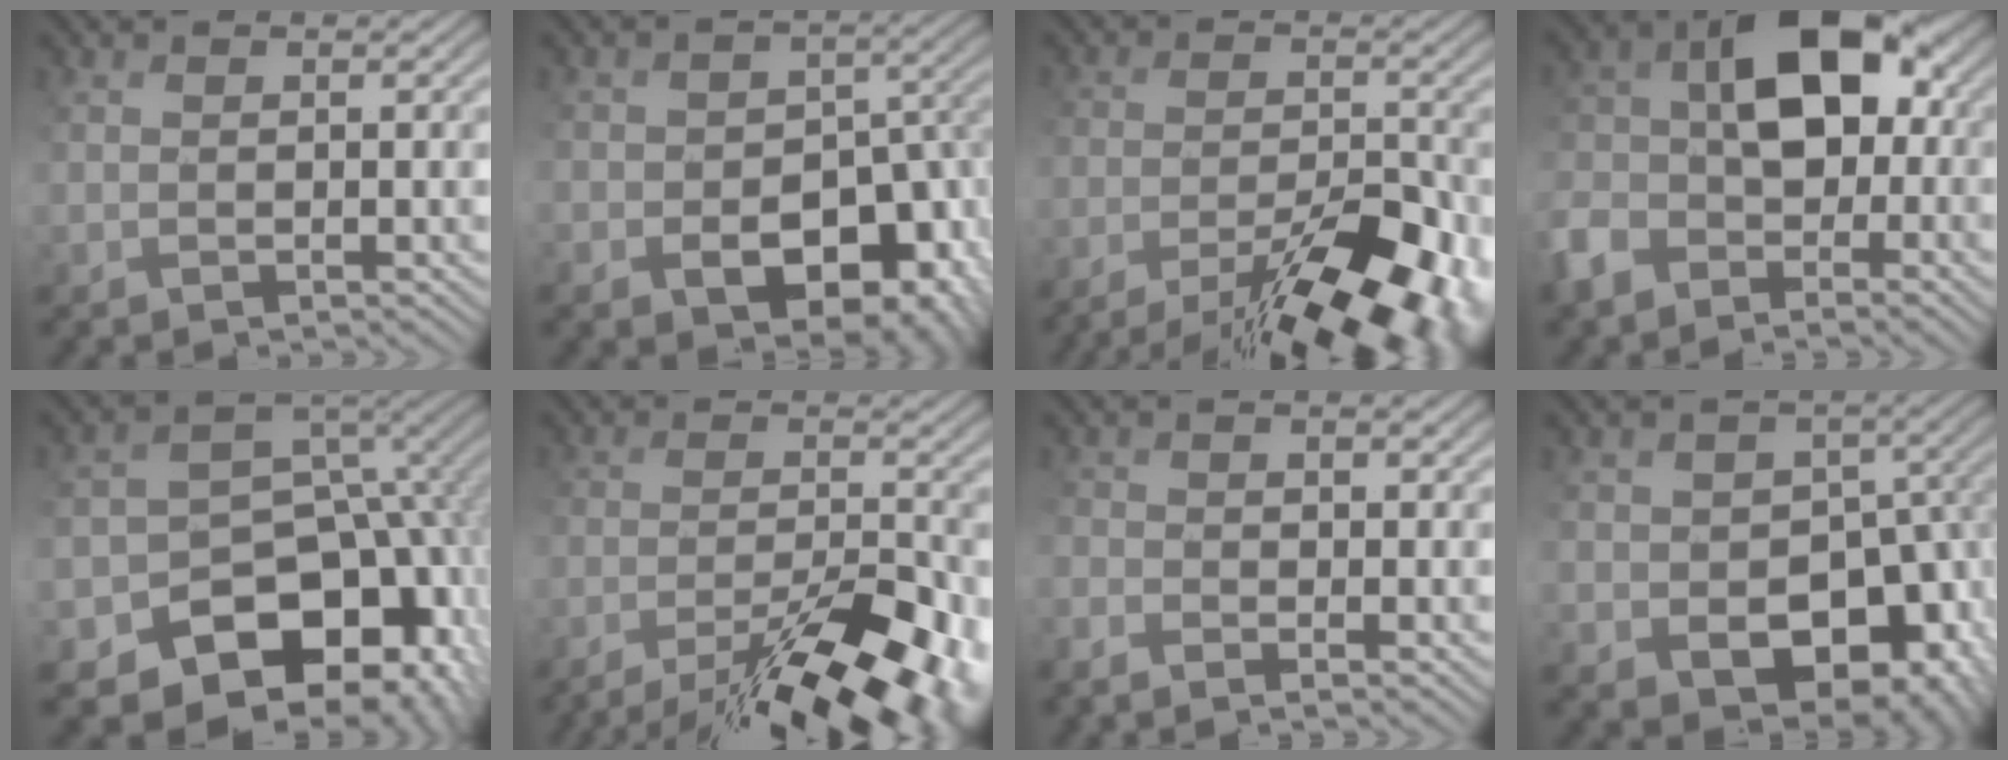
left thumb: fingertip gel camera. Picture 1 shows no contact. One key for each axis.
{"total": 15.4, "fx": -7.1, "fy": 11.1, "fz": 8.0, "tx": -0.100, "ty": -0.038, "tz": -0.105}
{"total": 13.3, "fx": -10.1, "fy": 4.6, "fz": 7.4, "tx": -0.123, "ty": -0.027, "tz": -0.136}
{"total": 12.4, "fx": -3.5, "fy": 8.1, "fz": 8.8, "tx": -0.181, "ty": -0.001, "tz": -0.085}
{"total": 16.6, "fx": -8.2, "fy": 12.0, "fz": 8.0, "tx": -0.148, "ty": -0.037, "tz": -0.100}
{"total": 14.0, "fx": -11.0, "fy": 4.1, "fz": 7.6, "tx": -0.128, "ty": -0.026, "tz": -0.149}
{"total": 3.9, "fx": -2.6, "fy": 1.2, "fz": 2.6, "tx": -0.057, "ty": -0.013, "tz": -0.047}
{"total": 16.1, "fx": -6.7, "fy": 12.1, "fz": 8.2, "tx": -0.115, "ty": -0.048, "tz": -0.095}